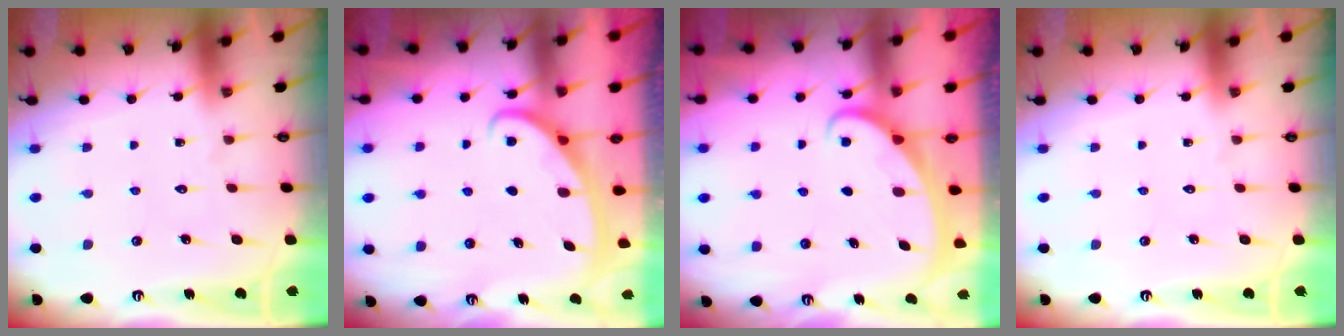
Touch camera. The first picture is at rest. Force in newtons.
{"total": 2.8, "press": 2.8, "slide": 0.4}
{"total": 2.1, "press": 2.1, "slide": 0.1}
{"total": 0.0}